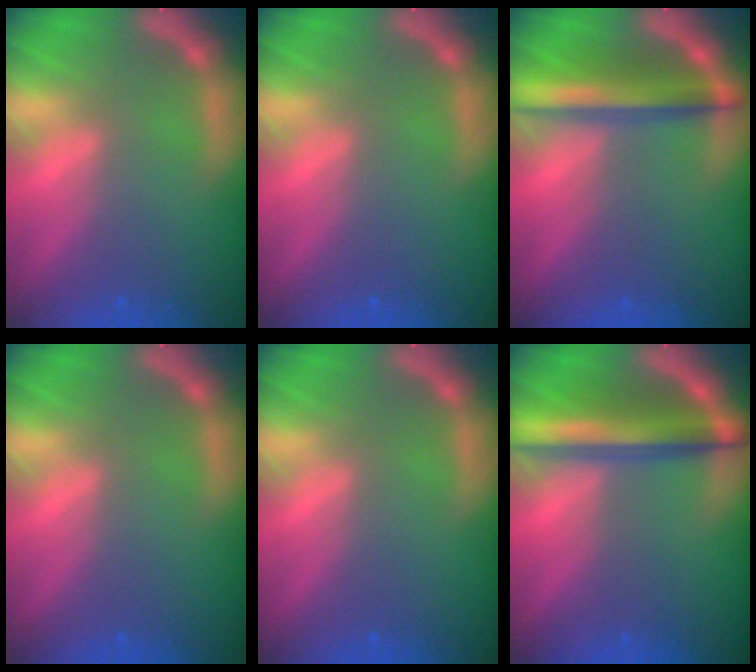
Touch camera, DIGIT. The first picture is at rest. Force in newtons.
{"total": 0.0}
{"total": 5.5}
{"total": 0.0}
{"total": 0.0}
{"total": 6.5}